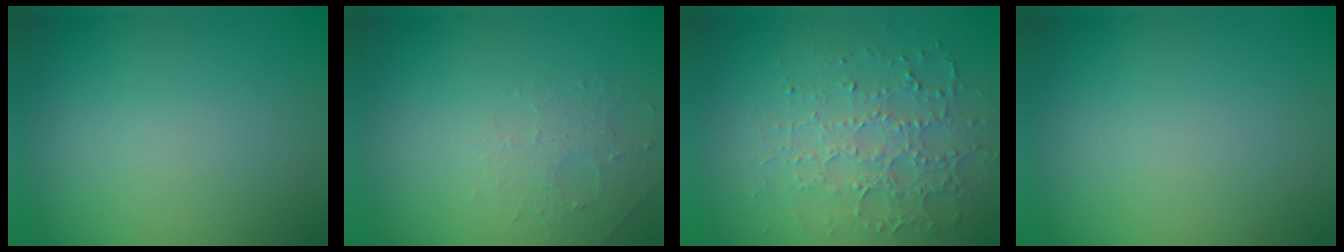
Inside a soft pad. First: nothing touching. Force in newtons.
{"total": 1.4, "press": 0.7, "slide": 1.2}
{"total": 3.5, "press": 3.3, "slide": 1.2}
{"total": 0.0}